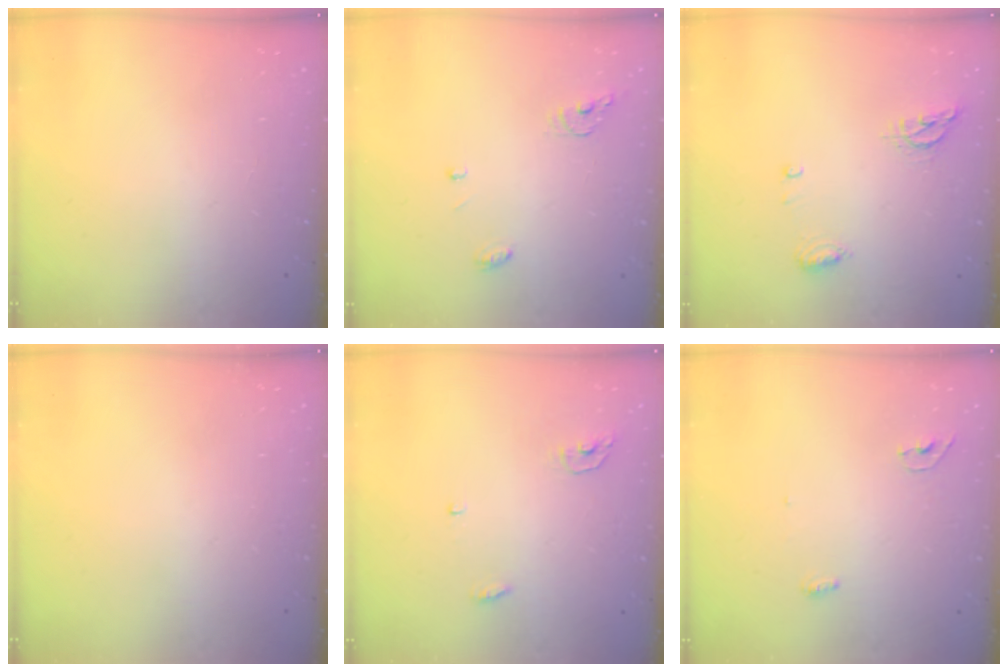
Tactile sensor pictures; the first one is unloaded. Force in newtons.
{"total": 4.0, "press": 4.0, "slide": 0.4}
{"total": 8.4, "press": 6.9, "slide": 4.9}
{"total": 0.0}
{"total": 3.8, "press": 3.8, "slide": 0.5}
{"total": 6.4, "press": 4.1, "slide": 4.9}